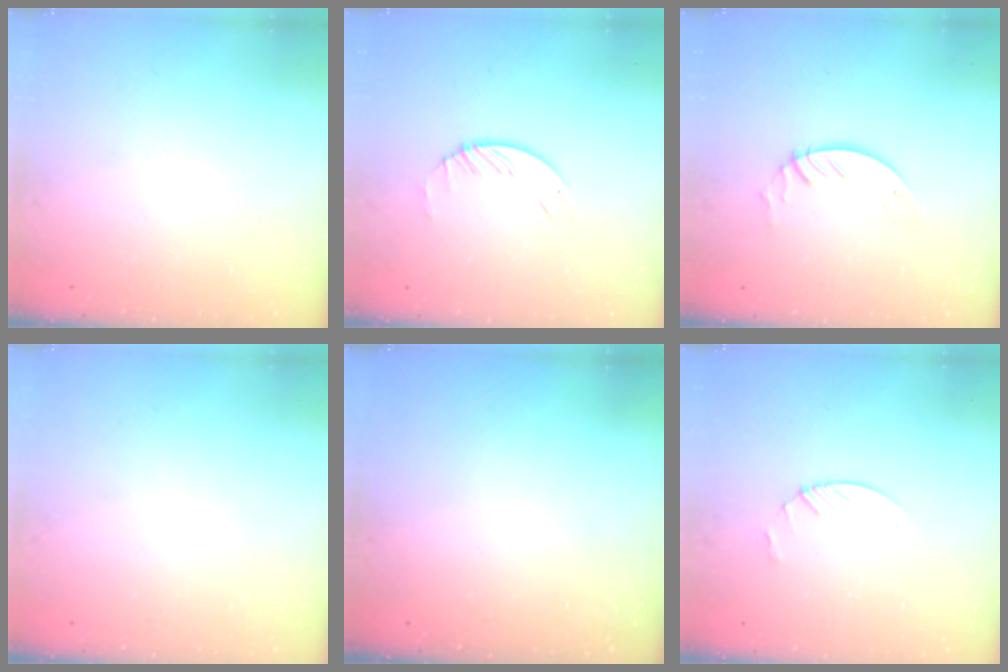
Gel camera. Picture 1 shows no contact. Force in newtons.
{"total": 2.3, "press": 2.3, "slide": 0.3}
{"total": 3.3, "press": 3.3, "slide": 0.2}
{"total": 0.0}
{"total": 0.0}
{"total": 3.0, "press": 3.0, "slide": 0.3}